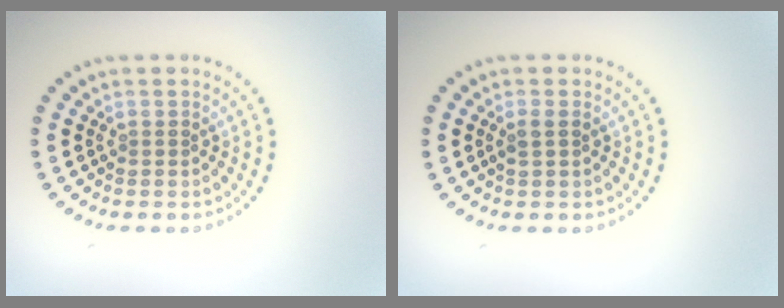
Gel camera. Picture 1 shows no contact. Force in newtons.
{"total": 1.1, "press": 1.0, "slide": 0.6}